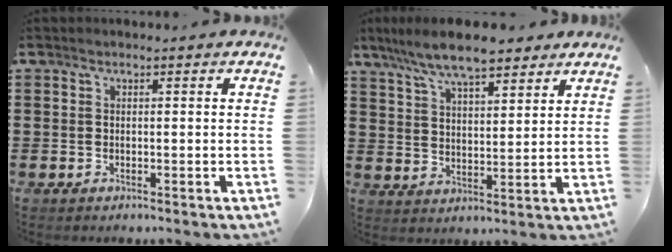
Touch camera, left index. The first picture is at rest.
{"total": 8.8, "force": [7.5, 1.8, 4.2], "torque": [-0.106, -0.014, 0.138]}